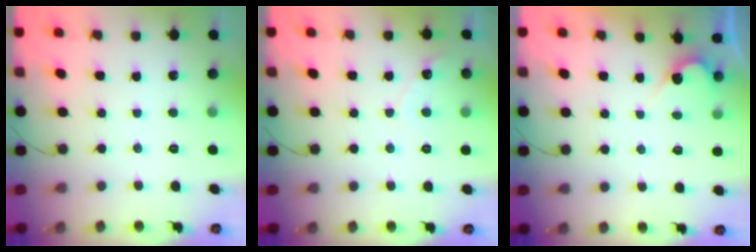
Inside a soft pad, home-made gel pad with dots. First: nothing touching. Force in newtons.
{"total": 3.1, "press": 3.1, "slide": 0.2}
{"total": 2.7, "press": 2.7, "slide": 0.2}